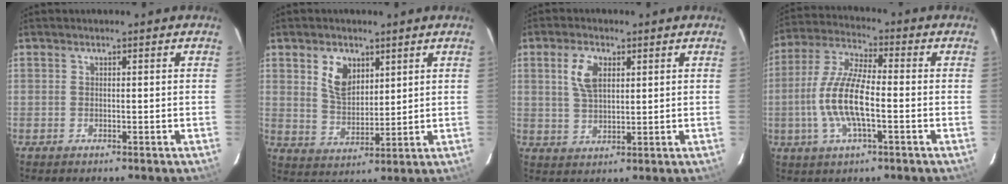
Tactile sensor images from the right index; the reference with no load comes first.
{"total": 7.4, "force": [3.5, 4.7, 4.6], "torque": [-0.083, 0.008, 0.072]}
{"total": 6.0, "force": [2.2, 3.3, 4.6], "torque": [-0.089, 0.009, 0.045]}
{"total": 12.3, "force": [-2.5, 3.7, 11.4], "torque": [-0.240, 0.000, -0.052]}